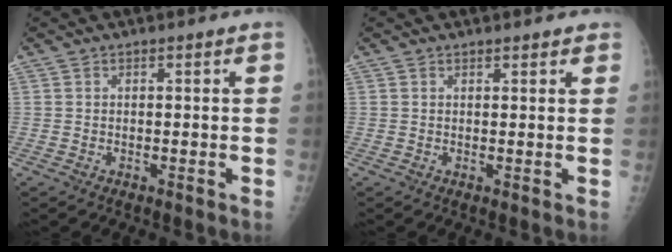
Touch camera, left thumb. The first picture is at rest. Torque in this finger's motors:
{"motor_torque": [-0.40, -0.15, 0.08, 0.13, 0.03]}